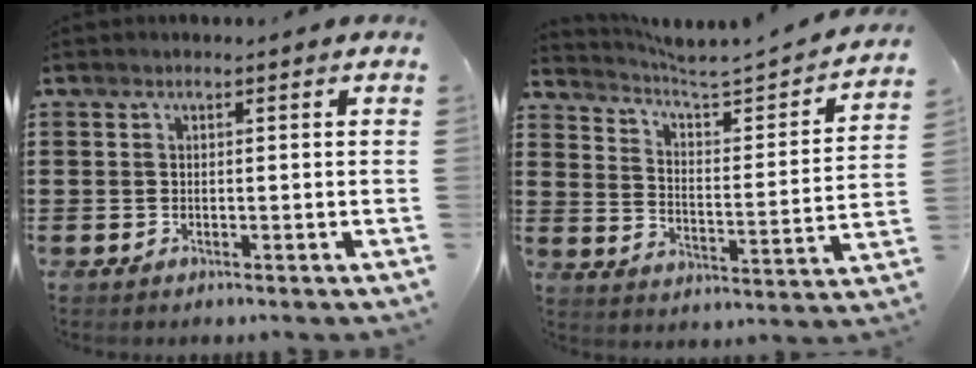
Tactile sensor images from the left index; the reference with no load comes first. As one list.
[{"total": 3.1, "force": [2.9, 0.0, 1.2], "torque": [-0.045, -0.033, 0.036]}]